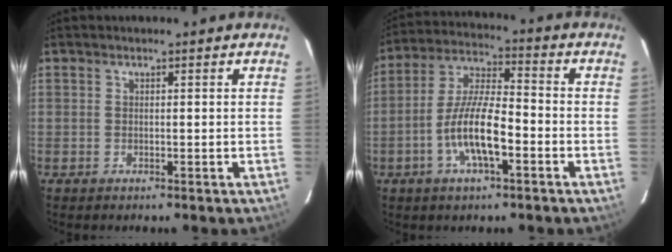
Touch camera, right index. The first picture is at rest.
{"total": 11.2, "force": [-4.2, 3.0, 10.0], "torque": [-0.203, 0.001, -0.080]}